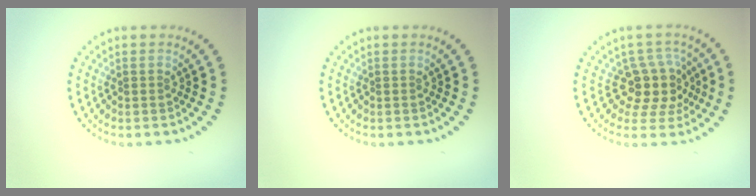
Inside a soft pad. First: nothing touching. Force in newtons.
{"total": 0.0}
{"total": 4.0, "press": 3.1, "slide": 2.5}